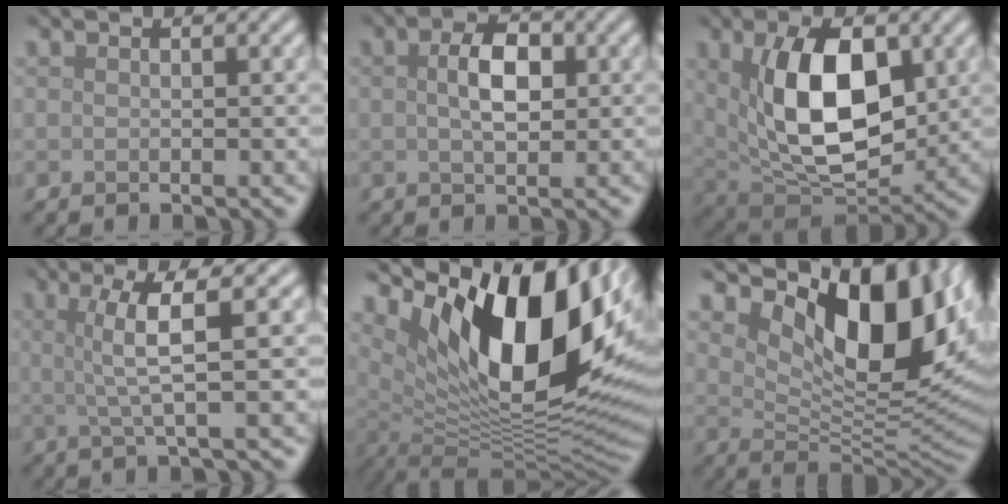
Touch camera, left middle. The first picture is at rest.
{"total": 3.6, "force": [0.5, 1.9, 3.0], "torque": [-0.060, 0.004, 0.007]}
{"total": 10.5, "force": [1.8, 5.5, 8.7], "torque": [-0.155, -0.006, 0.034]}
{"total": 4.3, "force": [0.9, 0.6, 4.1], "torque": [-0.075, 0.005, 0.017]}
{"total": 16.2, "force": [5.5, 7.2, 13.4], "torque": [-0.206, -0.005, 0.088]}
{"total": 13.0, "force": [5.4, 6.1, 10.1], "torque": [-0.157, -0.009, 0.105]}